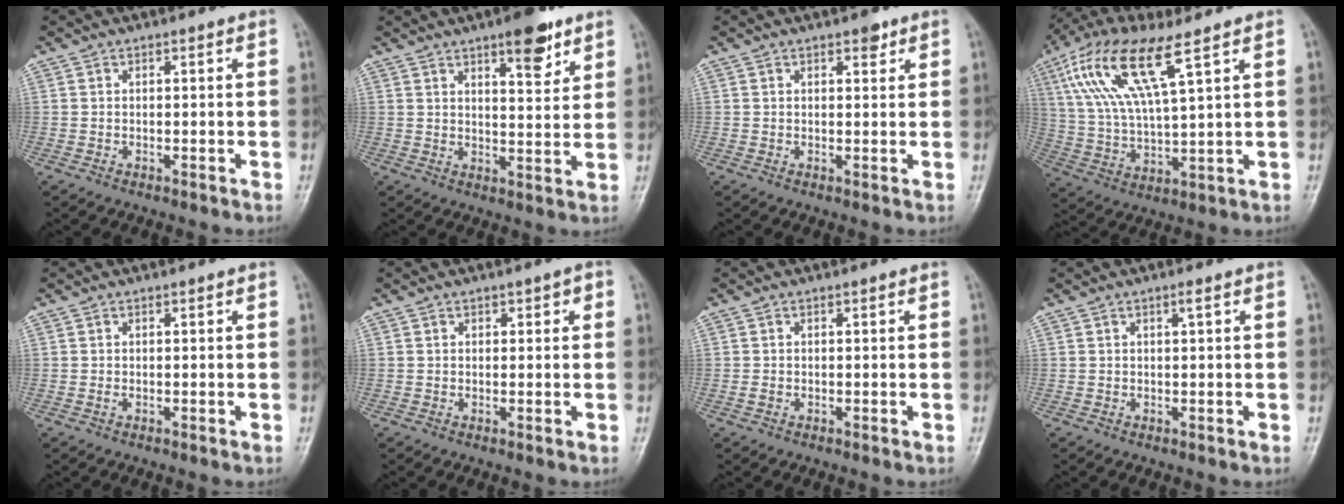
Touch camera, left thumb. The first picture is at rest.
{"total": 8.2, "force": [5.2, 2.7, 5.7], "torque": [-0.063, -0.030, 0.072]}
{"total": 2.0, "force": [1.3, 1.0, 1.2], "torque": [-0.005, -0.005, 0.016]}
{"total": 15.2, "force": [7.4, 4.0, 12.7], "torque": [-0.270, -0.010, 0.145]}
{"total": 0.0}
{"total": 1.6, "force": [0.7, 1.1, 0.9], "torque": [0.002, 0.000, 0.006]}
{"total": 0.7, "force": [-0.2, 0.5, 0.4], "torque": [-0.008, -0.001, -0.003]}
{"total": 0.9, "force": [0.4, 0.0, 0.8], "torque": [-0.014, 0.000, 0.006]}